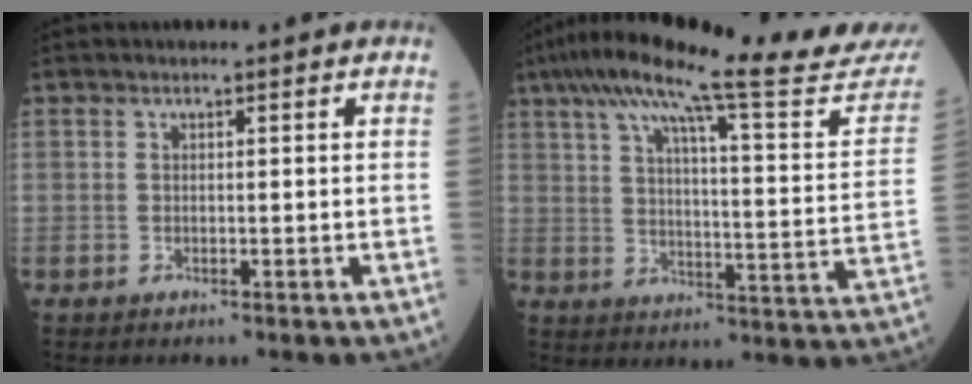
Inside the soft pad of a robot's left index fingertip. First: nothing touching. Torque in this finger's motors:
{"motor_torque": [1.06, -1.08, 0.74, 0.21]}